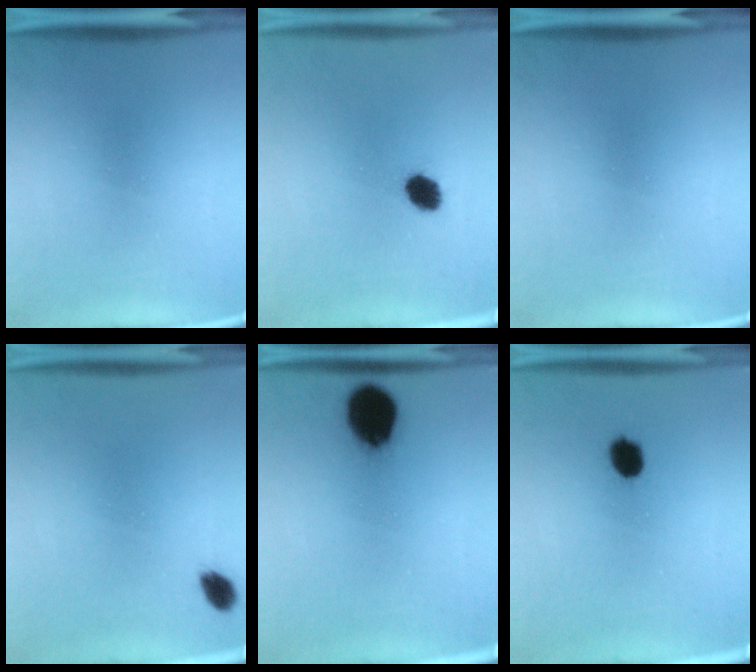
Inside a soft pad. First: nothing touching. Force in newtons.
{"total": 5.1}
{"total": 0.0}
{"total": 2.6}
{"total": 13.2}
{"total": 4.3}